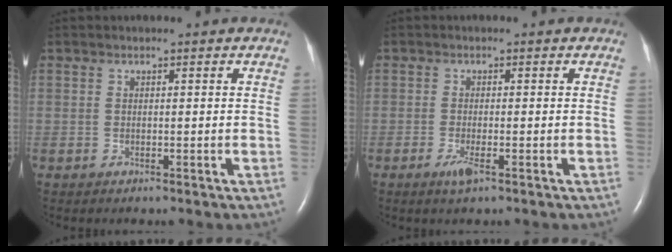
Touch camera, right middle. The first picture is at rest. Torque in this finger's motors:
{"motor_torque": [0.00, 0.06, 0.01, 0.01]}